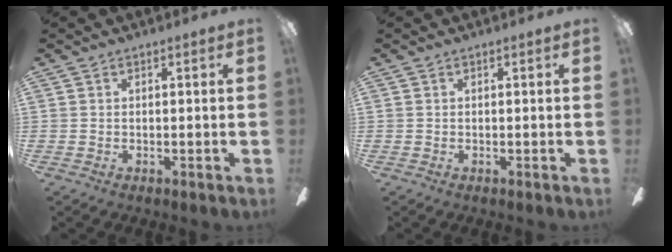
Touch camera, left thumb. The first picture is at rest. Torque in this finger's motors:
{"motor_torque": [-0.08, 0.01, -0.02, -0.04, 0.00]}